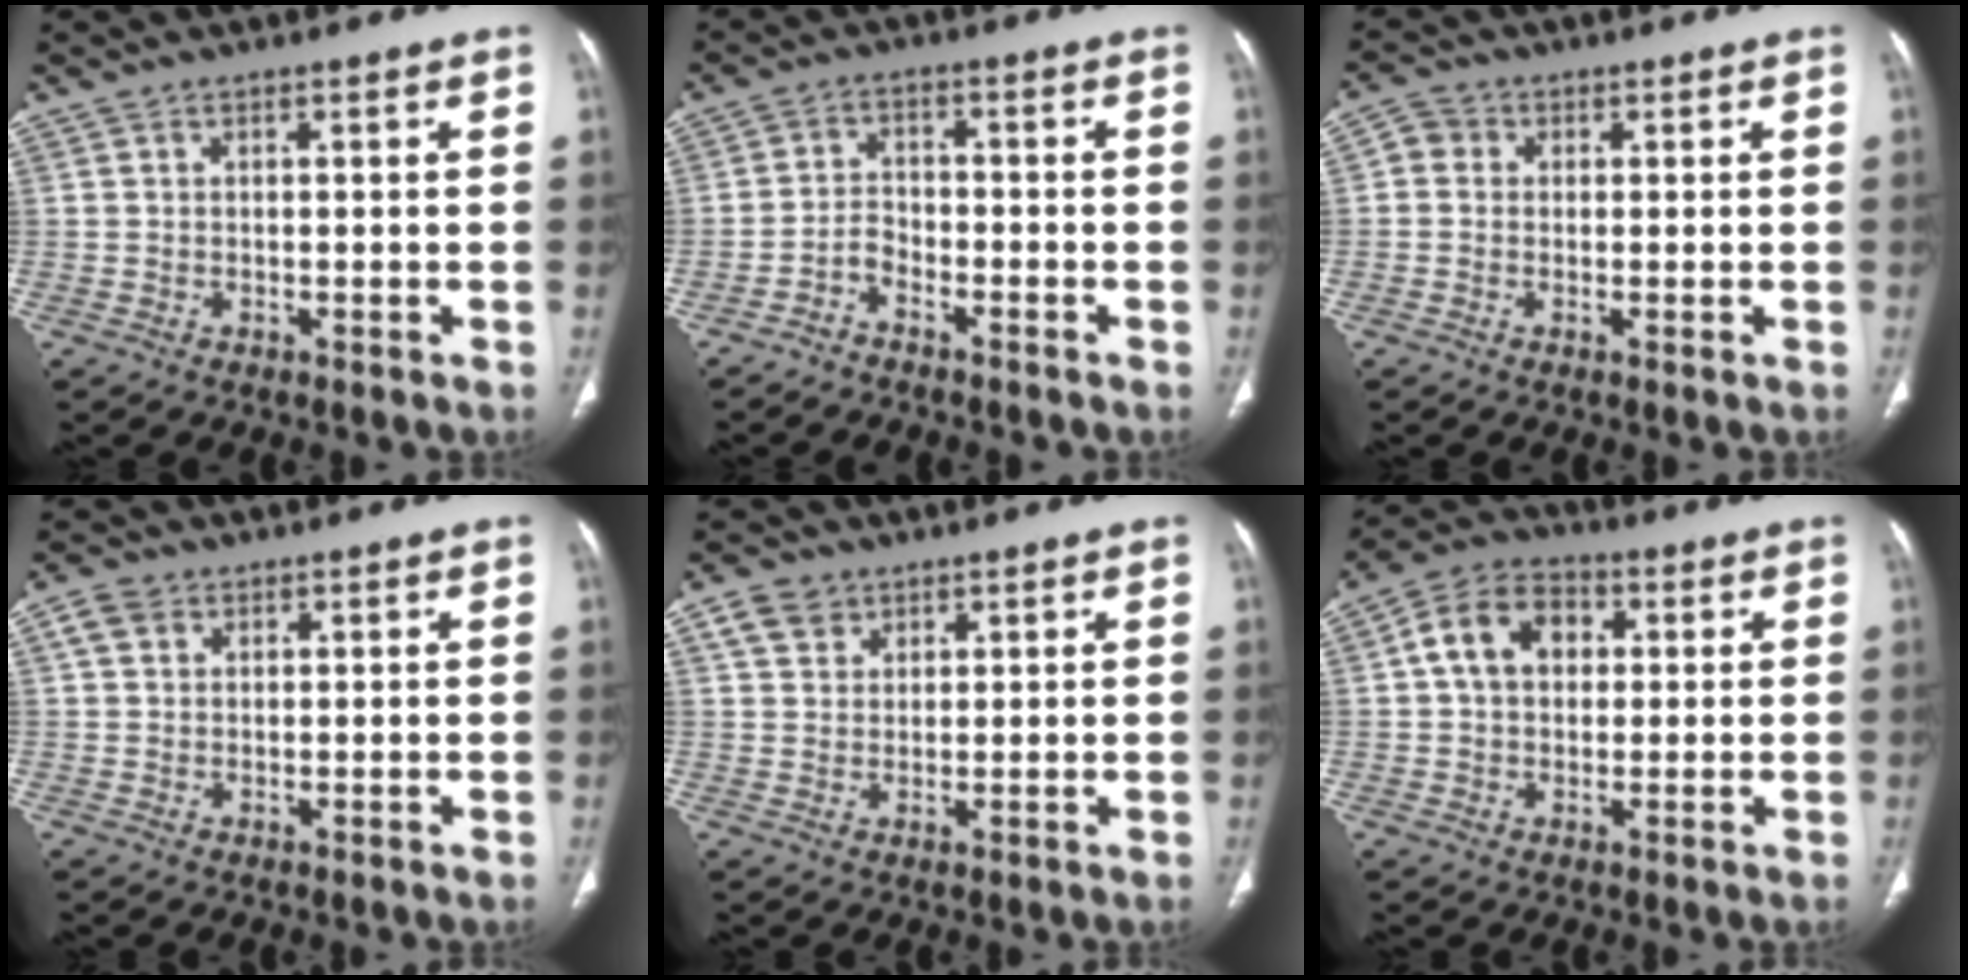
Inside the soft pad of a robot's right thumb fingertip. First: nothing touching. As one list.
[{"total": 3.1, "force": [-2.5, 1.4, 1.1], "torque": [-0.016, 0.028, -0.048]}, {"total": 3.3, "force": [0.3, 3.0, 1.2], "torque": [-0.008, 0.007, -0.003]}, {"total": 3.2, "force": [1.4, 2.5, 1.4], "torque": [-0.020, 0.003, 0.027]}, {"total": 4.6, "force": [2.5, 3.5, 1.6], "torque": [-0.014, -0.007, 0.048]}, {"total": 10.2, "force": [1.8, 7.6, 6.5], "torque": [-0.090, 0.018, 0.024]}]